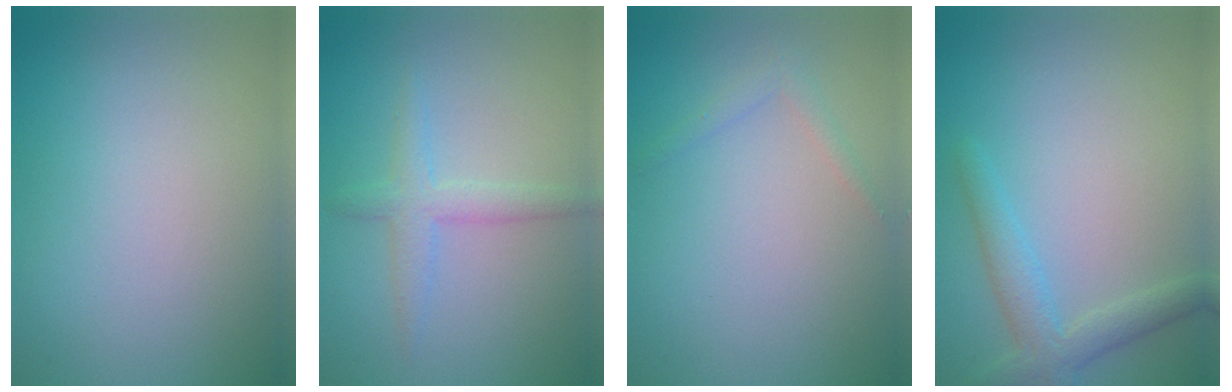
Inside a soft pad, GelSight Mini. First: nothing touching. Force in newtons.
{"total": 2.3, "press": 2.3, "slide": 0.2}
{"total": 1.1, "press": 1.1, "slide": 0.1}
{"total": 2.9, "press": 2.9, "slide": 0.2}